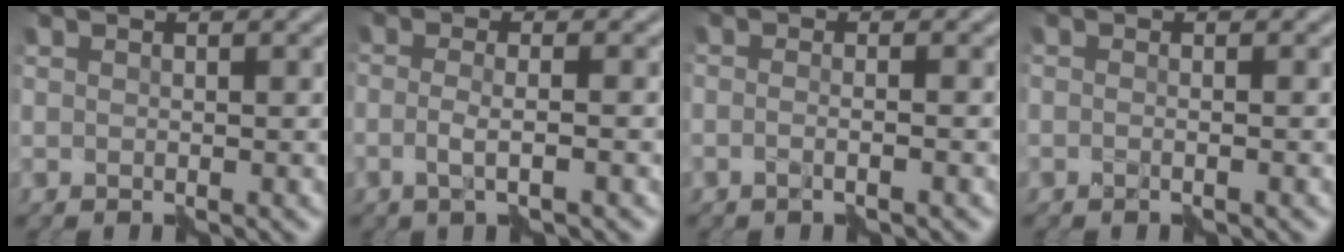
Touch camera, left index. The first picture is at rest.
{"total": 2.5, "force": [-0.6, 0.8, 2.3], "torque": [-0.041, -0.007, -0.016]}
{"total": 2.7, "force": [0.1, 1.5, 2.3], "torque": [-0.005, 0.001, -0.029]}
{"total": 1.5, "force": [0.1, 0.9, 1.2], "torque": [0.003, -0.006, -0.020]}